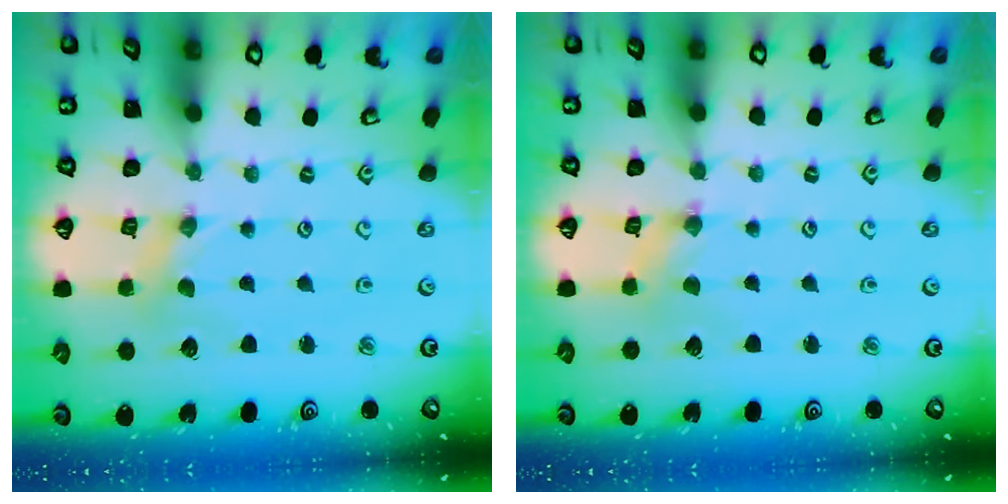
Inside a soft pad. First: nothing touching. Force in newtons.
{"total": 0.0}